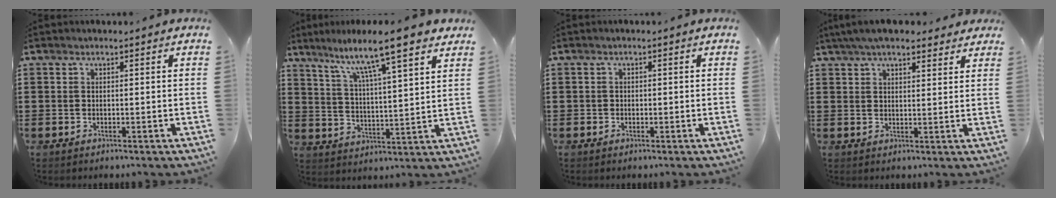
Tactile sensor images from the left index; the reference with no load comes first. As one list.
[{"total": 9.0, "force": [7.2, 0.0, 5.4], "torque": [-0.113, -0.042, 0.114]}, {"total": 0.8, "force": [-0.2, 0.7, 0.2], "torque": [-0.006, 0.003, -0.006]}, {"total": 5.4, "force": [4.6, 1.4, 2.5], "torque": [-0.062, 0.001, 0.085]}]